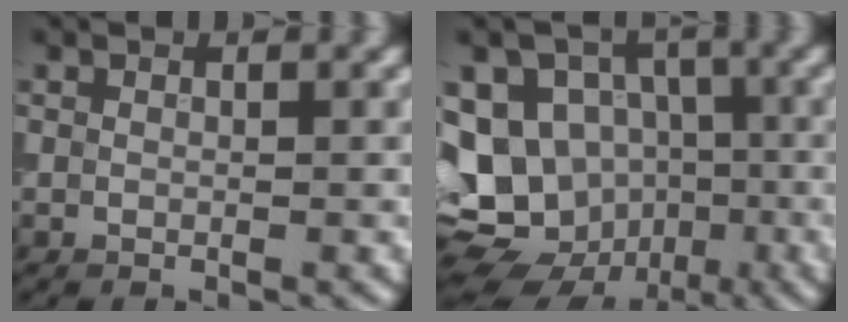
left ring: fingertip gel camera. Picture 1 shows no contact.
{"total": 14.6, "force": [-3.7, 12.9, 5.8], "torque": [-0.134, -0.005, -0.070]}